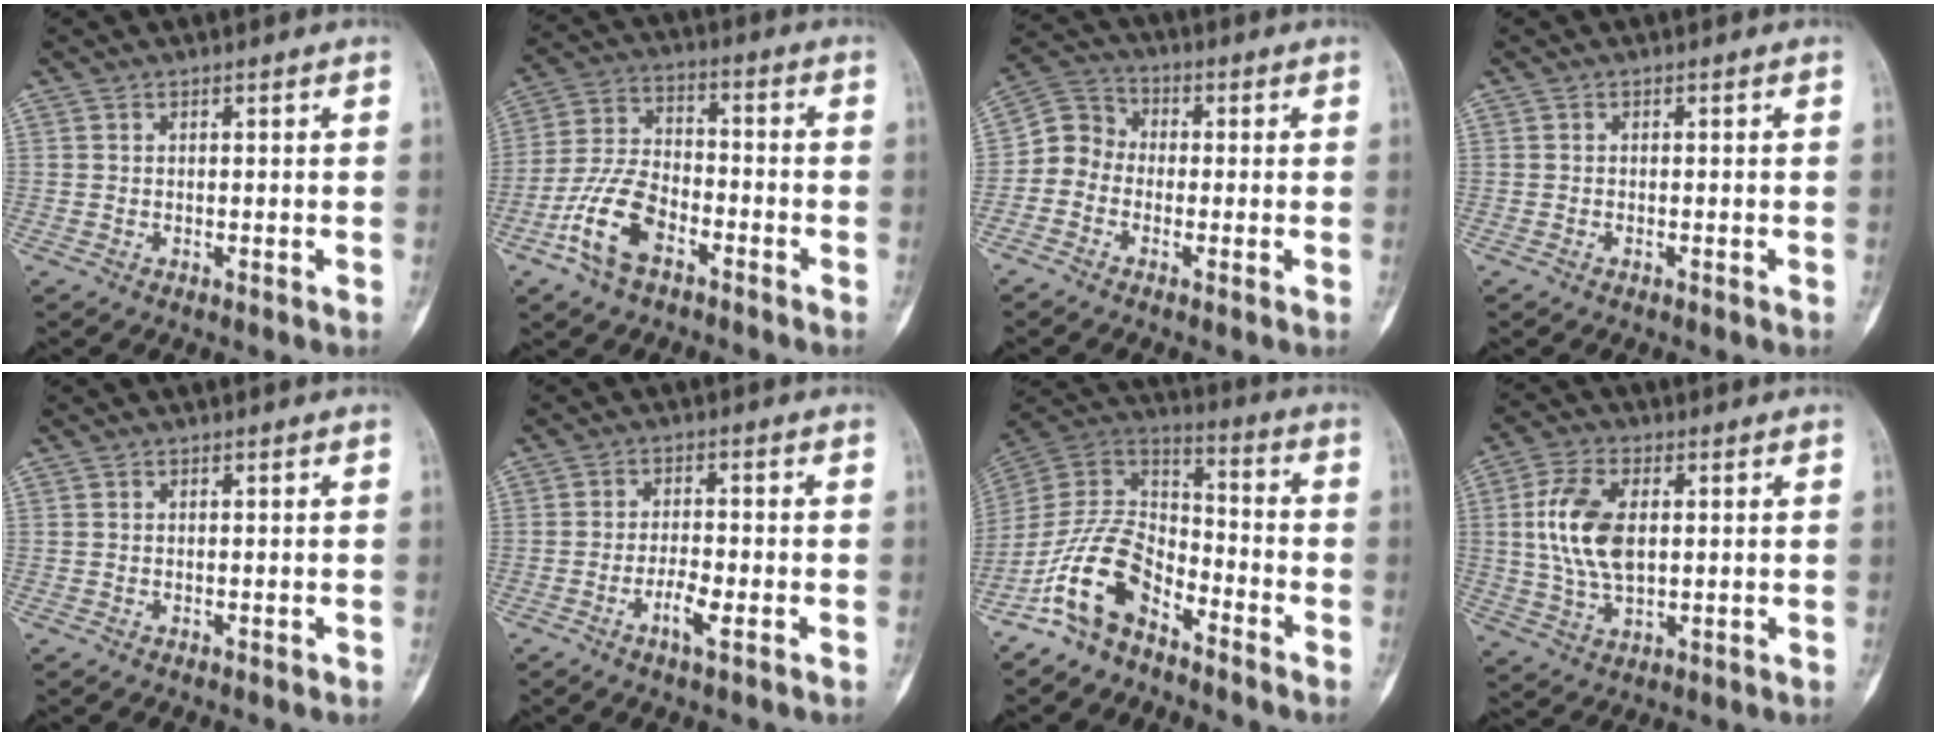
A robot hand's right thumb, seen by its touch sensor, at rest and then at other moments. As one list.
[{"total": 11.7, "force": [-5.9, 6.4, 7.8], "torque": [-0.160, 0.035, -0.115]}, {"total": 6.3, "force": [-1.4, 5.5, 2.8], "torque": [-0.033, 0.029, -0.046]}, {"total": 0.0}, {"total": 0.0}, {"total": 4.6, "force": [-2.0, 1.3, 3.9], "torque": [-0.078, 0.010, -0.039]}, {"total": 14.3, "force": [-8.9, 7.8, 8.1], "torque": [-0.146, 0.080, -0.179]}, {"total": 11.8, "force": [1.5, 6.6, 9.7], "torque": [-0.195, 0.001, 0.031]}]